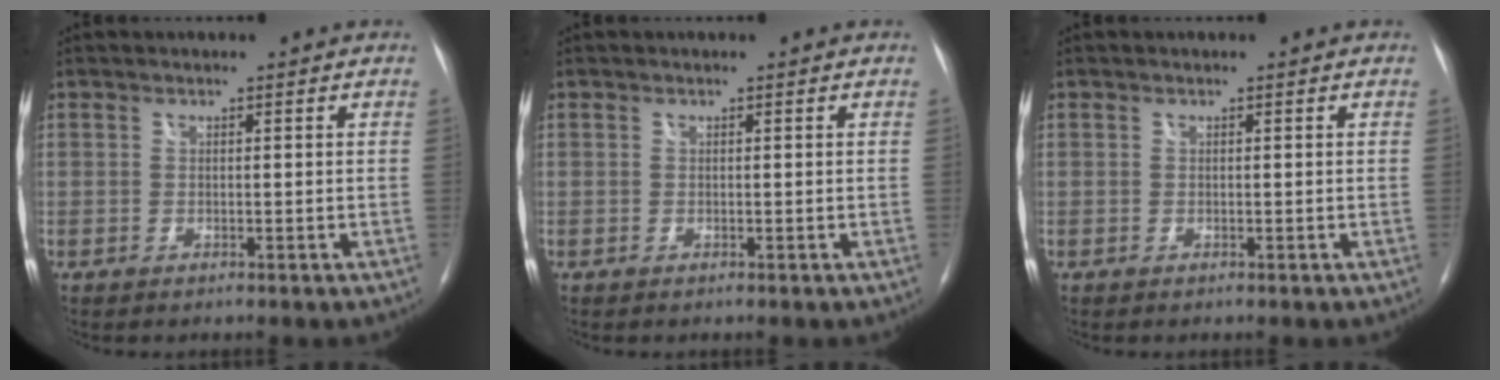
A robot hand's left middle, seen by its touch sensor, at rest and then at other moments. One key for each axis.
{"total": 0.0}
{"total": 0.0}